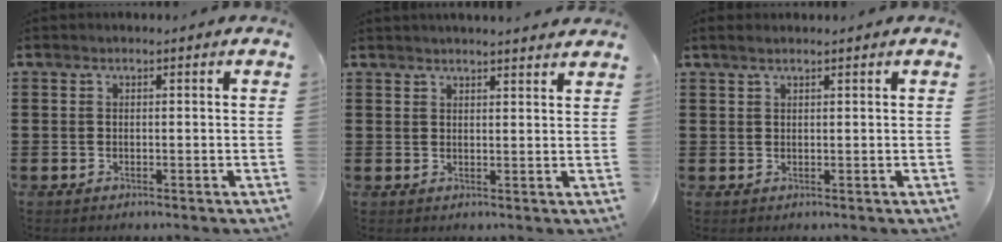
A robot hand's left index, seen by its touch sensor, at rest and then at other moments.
{"total": 2.1, "force": [2.1, -0.3, 0.2], "torque": [-0.010, -0.004, 0.041]}
{"total": 1.0, "force": [0.9, -0.1, 0.4], "torque": [-0.008, -0.001, 0.018]}